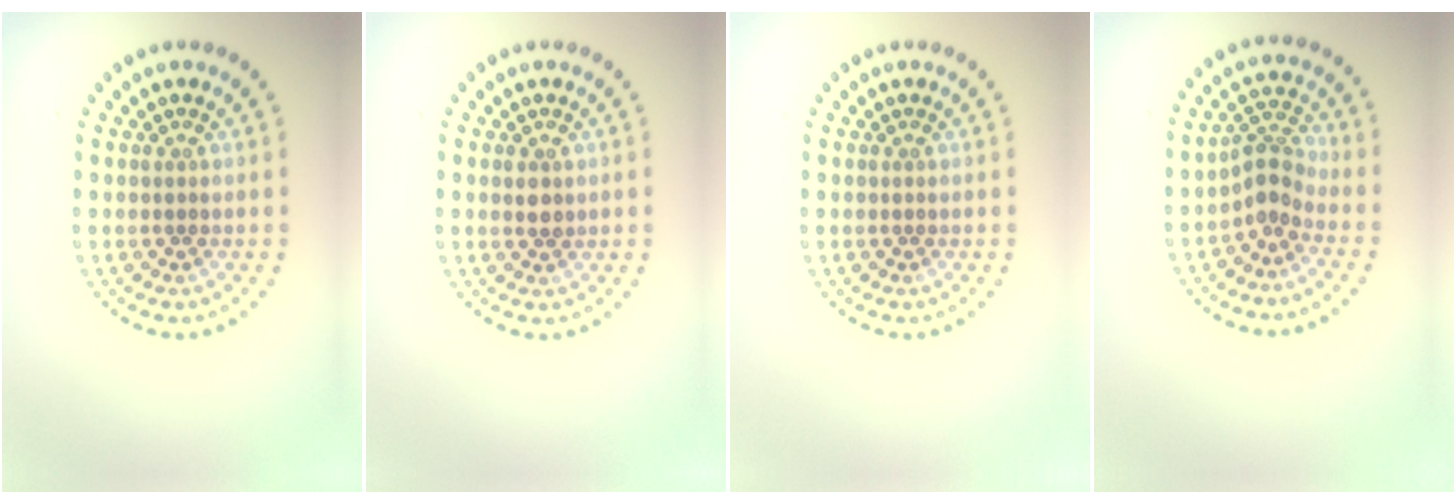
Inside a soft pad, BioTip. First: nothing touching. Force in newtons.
{"total": 1.2, "press": 1.1, "slide": 0.4}
{"total": 0.0}
{"total": 2.5, "press": 1.8, "slide": 1.7}